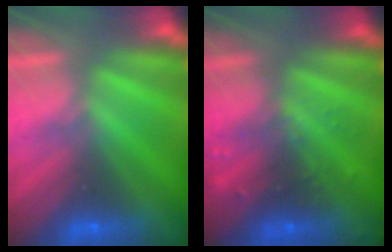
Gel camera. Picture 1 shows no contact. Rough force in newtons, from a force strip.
{"total": 2.7}